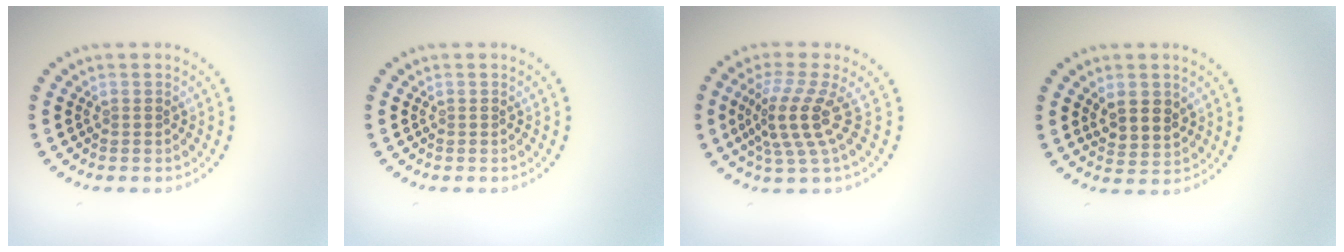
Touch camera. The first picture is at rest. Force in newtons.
{"total": 0.0}
{"total": 4.0, "press": 2.7, "slide": 2.9}
{"total": 2.8, "press": 2.6, "slide": 1.1}